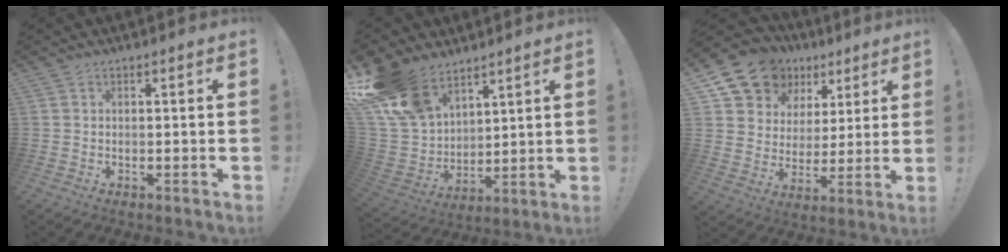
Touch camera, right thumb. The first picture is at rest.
{"total": 18.8, "force": [12.6, 11.0, 8.5], "torque": [-0.175, -0.073, 0.245]}
{"total": 14.8, "force": [9.8, 10.2, 4.4], "torque": [-0.088, -0.060, 0.195]}